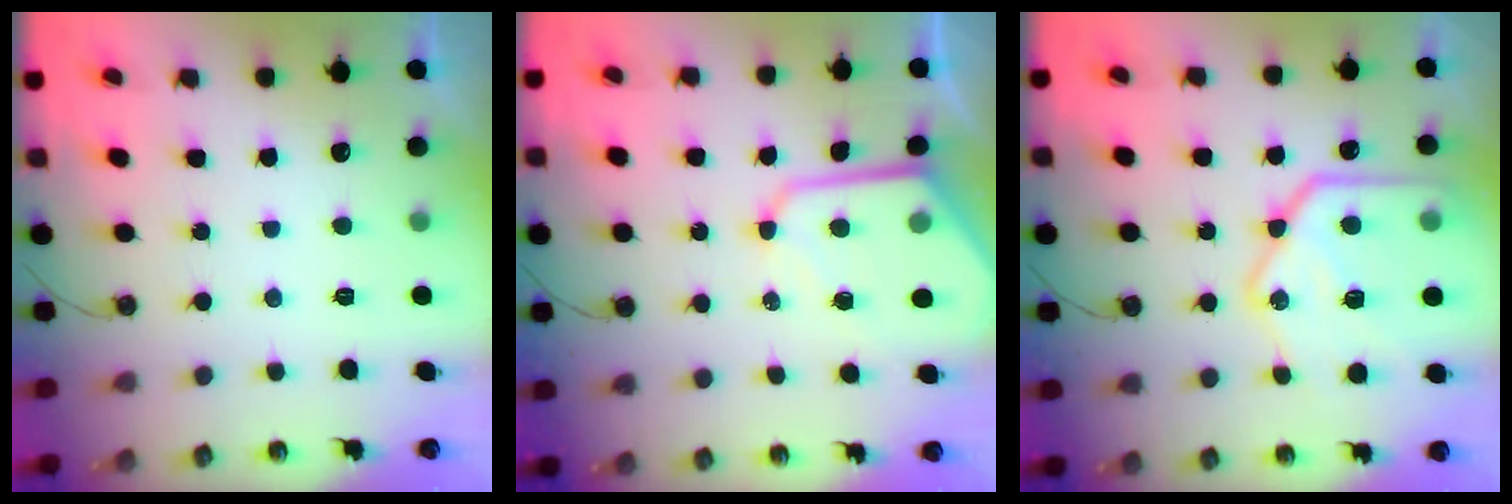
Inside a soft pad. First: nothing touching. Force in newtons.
{"total": 11.7, "press": 11.7, "slide": 1.0}
{"total": 24.1, "press": 23.9, "slide": 2.6}